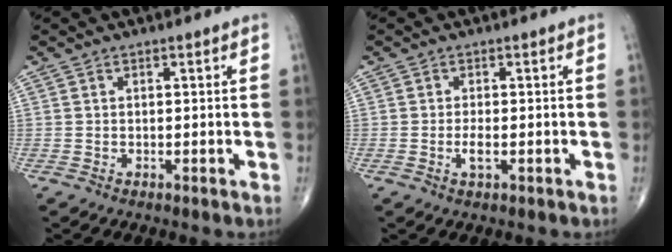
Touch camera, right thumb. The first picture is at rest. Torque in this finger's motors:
{"motor_torque": [1.55, 3.46, 0.23, 0.26, 0.10]}